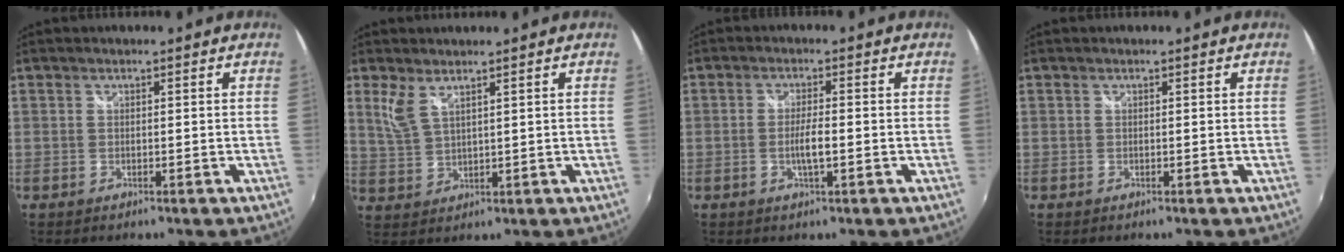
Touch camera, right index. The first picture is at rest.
{"total": 4.2, "force": [2.7, 1.4, 2.9], "torque": [-0.064, -0.003, 0.059]}
{"total": 3.3, "force": [-0.9, 0.4, 3.2], "torque": [-0.059, -0.004, -0.016]}
{"total": 0.0}